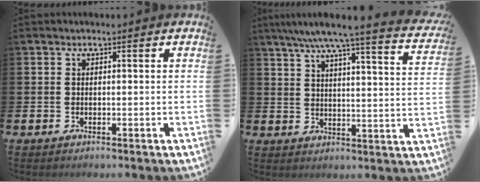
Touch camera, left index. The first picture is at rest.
{"total": 6.7, "force": [5.7, 0.1, 3.5], "torque": [-0.083, -0.039, 0.090]}